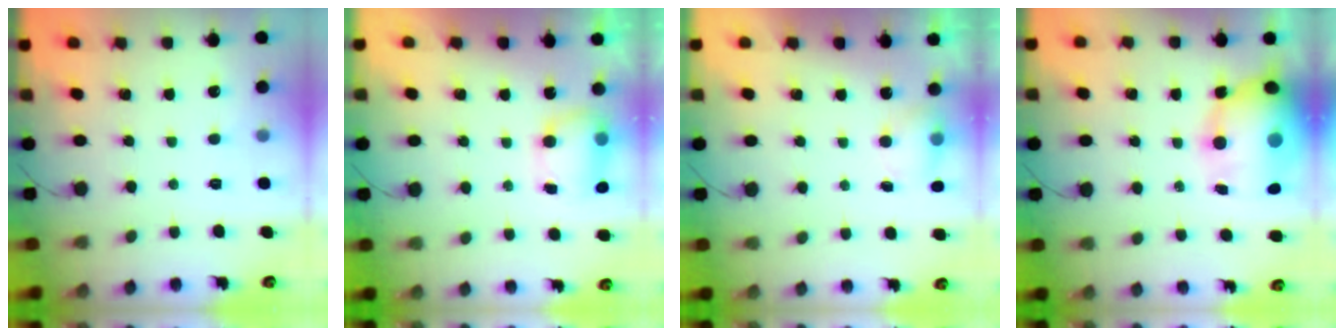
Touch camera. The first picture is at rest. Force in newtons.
{"total": 7.2, "press": 7.1, "slide": 0.9}
{"total": 4.8, "press": 4.6, "slide": 1.0}
{"total": 18.4, "press": 17.9, "slide": 4.2}